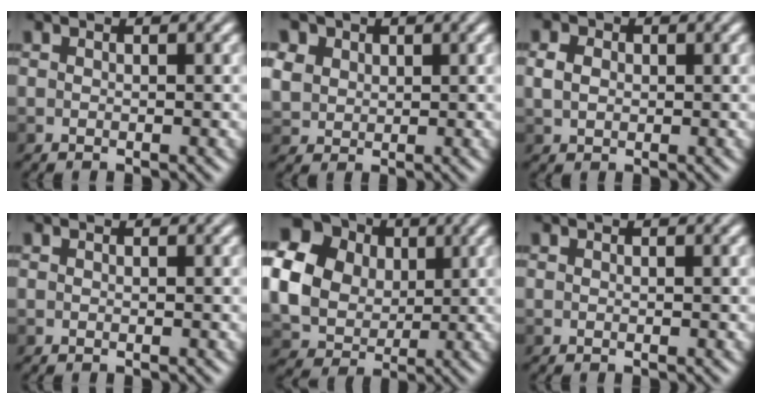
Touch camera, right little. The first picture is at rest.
{"total": 5.5, "force": [2.6, 4.2, 2.4], "torque": [-0.082, 0.010, 0.048]}
{"total": 2.1, "force": [0.1, 1.7, 1.3], "torque": [-0.028, 0.001, 0.001]}
{"total": 0.0}
{"total": 20.5, "force": [5.2, 18.0, 8.3], "torque": [-0.226, 0.019, 0.076]}
{"total": 0.0}